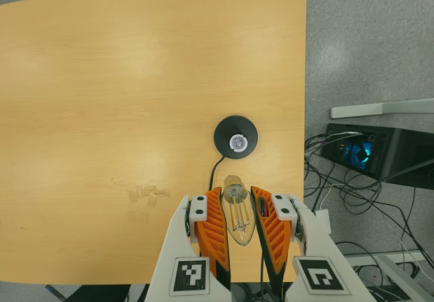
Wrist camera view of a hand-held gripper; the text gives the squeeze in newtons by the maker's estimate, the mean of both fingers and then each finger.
{"total": 21.3, "left": 23.7, "right": 18.9}